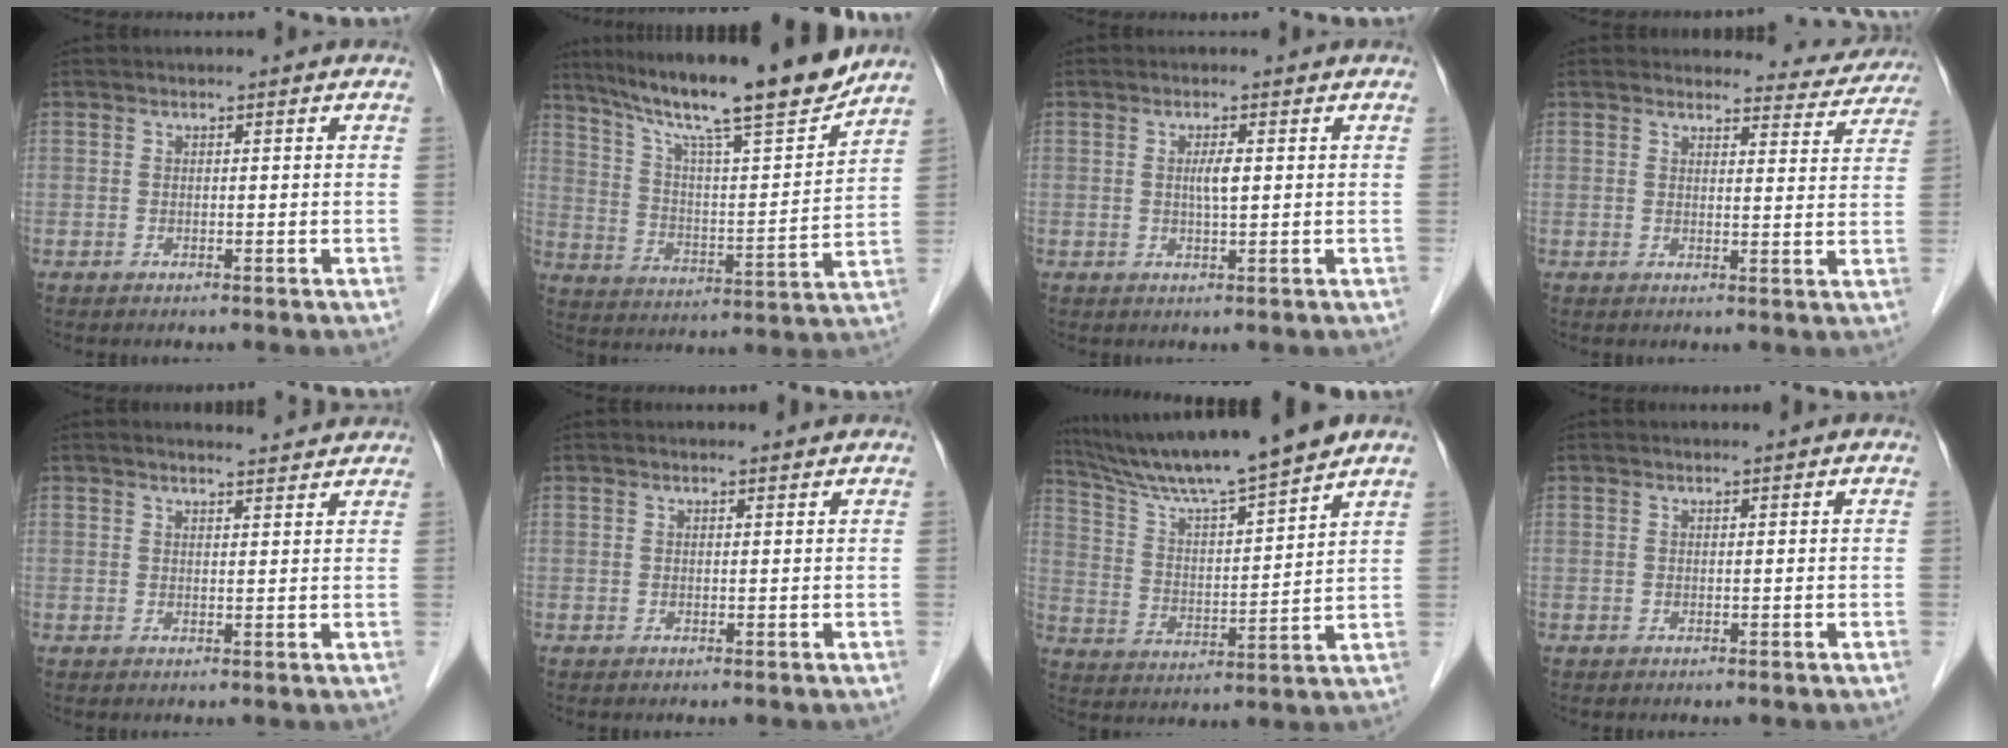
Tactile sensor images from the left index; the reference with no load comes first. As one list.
[{"total": 19.2, "force": [16.1, 0.3, 10.5], "torque": [-0.172, -0.006, 0.256]}, {"total": 2.1, "force": [-0.1, 0.2, 2.1], "torque": [-0.038, -0.004, -0.003]}, {"total": 6.7, "force": [6.5, 1.7, -0.3], "torque": [0.021, -0.022, 0.053]}, {"total": 4.3, "force": [4.1, 0.4, 1.1], "torque": [-0.019, 0.005, 0.042]}, {"total": 0.7, "force": [0.7, 0.0, 0.1], "torque": [-0.010, -0.002, 0.007]}, {"total": 14.3, "force": [12.5, -0.9, 6.9], "torque": [-0.127, 0.005, 0.217]}, {"total": 0.0}]